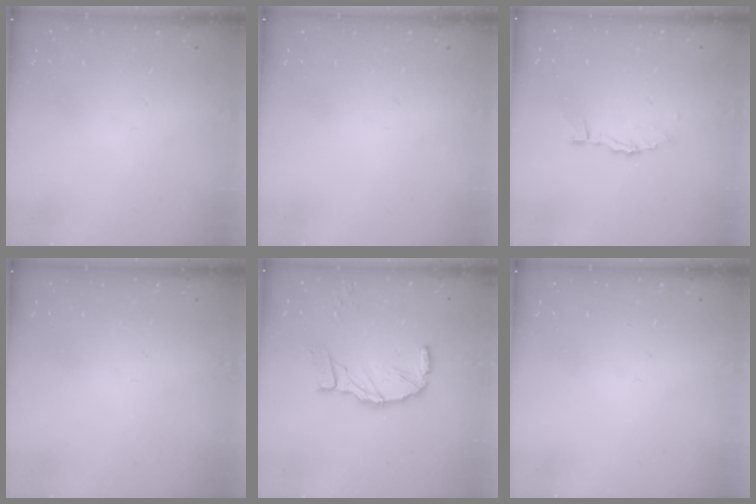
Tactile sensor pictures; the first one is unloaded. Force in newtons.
{"total": 0.0}
{"total": 3.8, "press": 3.8, "slide": 0.3}
{"total": 0.0}
{"total": 10.9, "press": 10.8, "slide": 1.3}
{"total": 0.0}